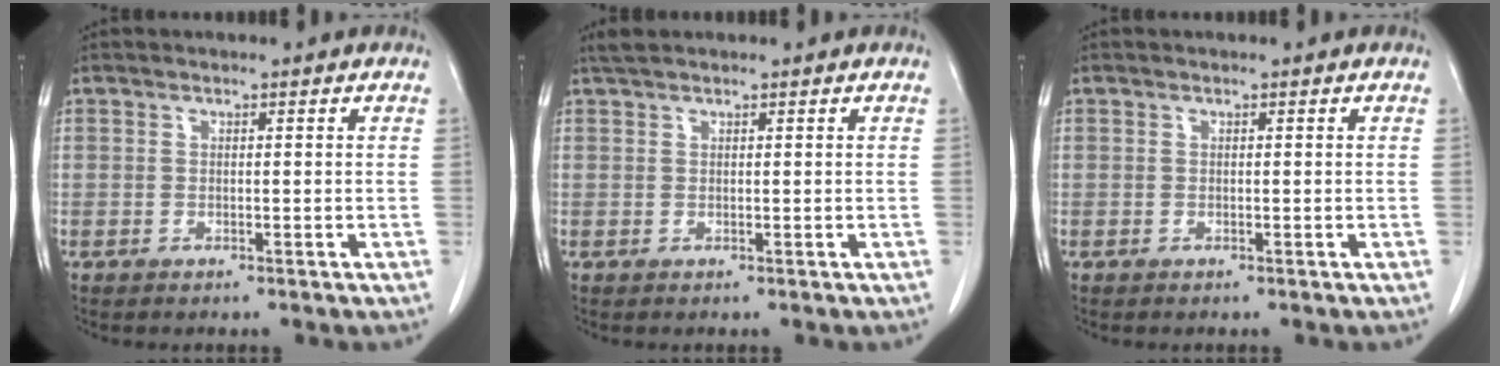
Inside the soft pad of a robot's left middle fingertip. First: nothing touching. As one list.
[{"total": 1.5, "force": [1.4, 0.1, 0.7], "torque": [-0.019, 0.013, 0.030]}, {"total": 0.0}]